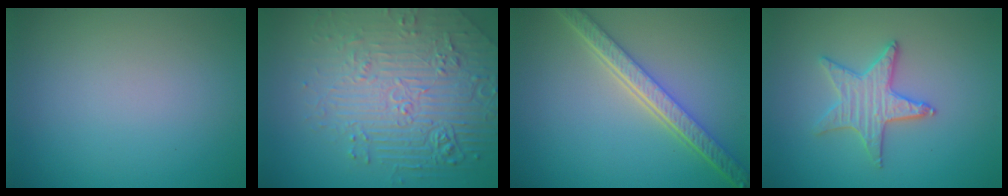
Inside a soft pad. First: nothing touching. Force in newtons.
{"total": 6.6, "press": 5.4, "slide": 3.8}
{"total": 5.6, "press": 4.2, "slide": 3.6}
{"total": 3.2, "press": 3.1, "slide": 0.3}